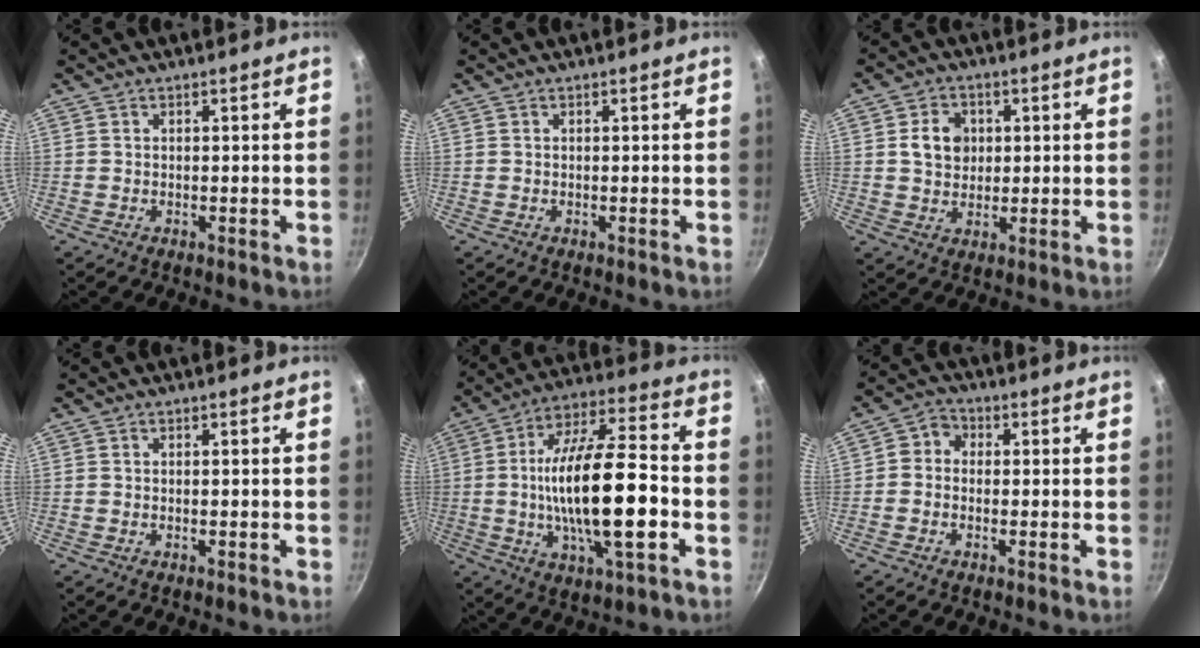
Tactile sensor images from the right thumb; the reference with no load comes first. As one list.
[{"total": 0.0}, {"total": 6.8, "force": [1.2, 5.7, 3.6], "torque": [-0.036, 0.003, 0.016]}, {"total": 0.5, "force": [-0.1, 0.1, 0.5], "torque": [-0.008, 0.000, -0.004]}, {"total": 21.1, "force": [-3.1, 7.0, 19.6], "torque": [-0.333, 0.029, -0.055]}, {"total": 3.6, "force": [-0.4, 3.2, 1.7], "torque": [-0.018, 0.015, -0.022]}]